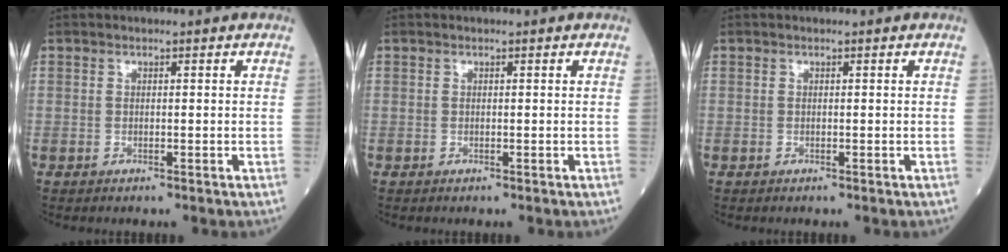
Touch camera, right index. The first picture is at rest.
{"total": 0.0}
{"total": 0.0}